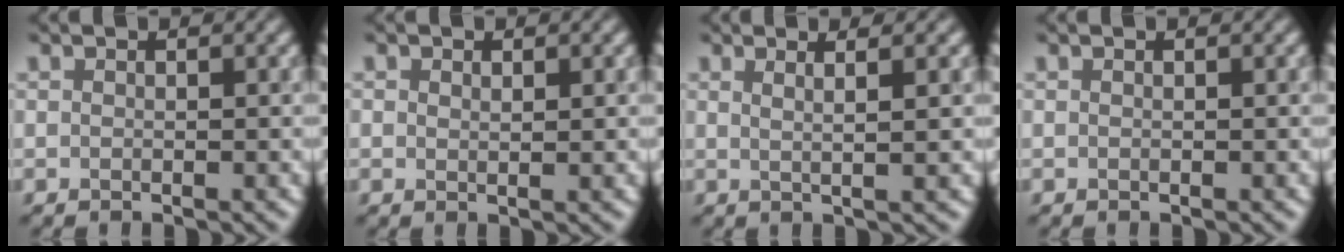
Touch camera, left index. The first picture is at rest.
{"total": 0.9, "force": [0.4, 0.5, 0.6], "torque": [-0.008, -0.002, 0.007]}
{"total": 3.0, "force": [1.5, 1.0, 2.4], "torque": [-0.028, 0.007, -0.004]}
{"total": 0.0}